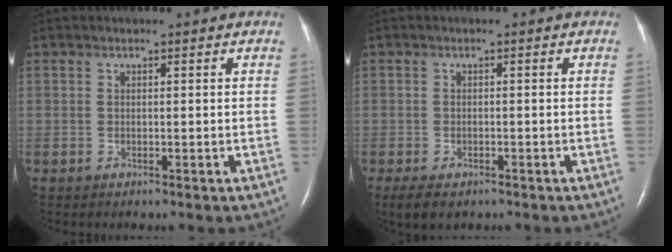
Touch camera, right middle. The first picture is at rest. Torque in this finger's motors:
{"motor_torque": [0.27, -0.42, -0.01, 0.01]}